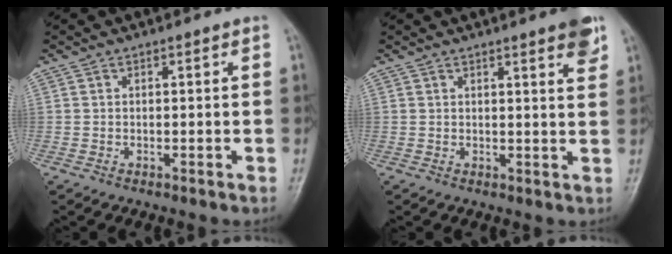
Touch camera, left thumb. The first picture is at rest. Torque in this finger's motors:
{"motor_torque": [0.95, 0.49, 0.75, -0.58, 0.00]}